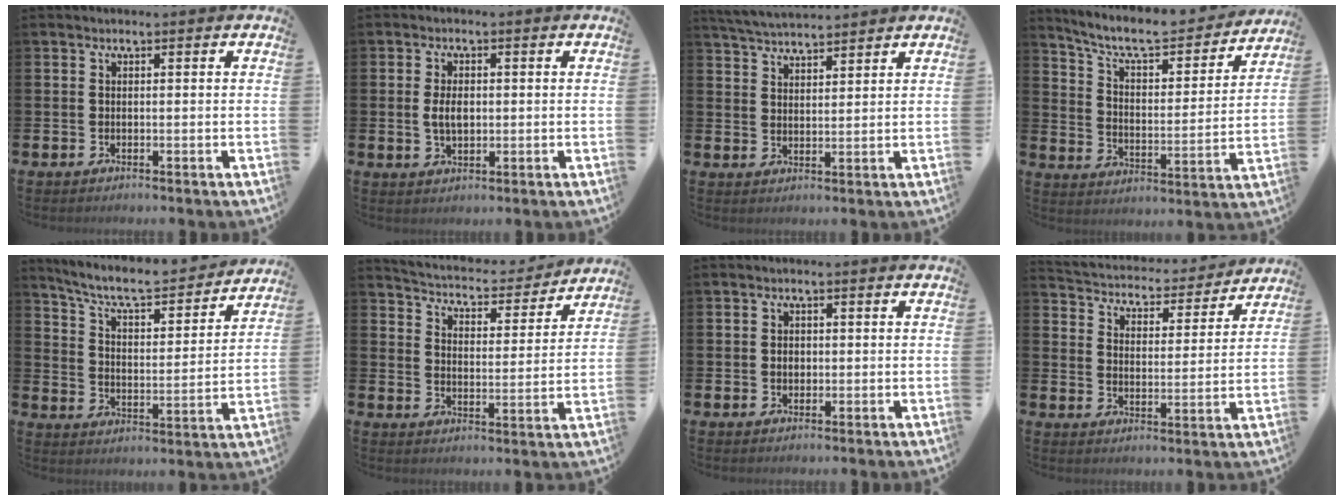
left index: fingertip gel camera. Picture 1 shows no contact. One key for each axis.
{"total": 3.6, "fx": 0.2, "fy": 2.1, "fz": 2.9, "tx": -0.036, "ty": 0.000, "tz": -0.002}
{"total": 4.2, "fx": 4.2, "fy": 0.2, "fz": 0.4, "tx": -0.025, "ty": -0.021, "tz": 0.077}
{"total": 8.1, "fx": 7.3, "fy": 2.0, "fz": 2.9, "tx": -0.086, "ty": -0.053, "tz": 0.123}
{"total": 7.6, "fx": 6.8, "fy": 1.5, "fz": 2.8, "tx": -0.081, "ty": -0.049, "tz": 0.113}
{"total": 5.0, "fx": 4.9, "fy": 1.2, "fz": 0.5, "tx": -0.033, "ty": -0.047, "tz": 0.078}
{"total": 1.6, "fx": 0.1, "fy": 1.3, "fz": 0.9, "tx": -0.005, "ty": 0.003, "tz": -0.004}
{"total": 4.6, "fx": 4.4, "fy": 1.2, "fz": 0.2, "tx": -0.036, "ty": -0.042, "tz": 0.070}